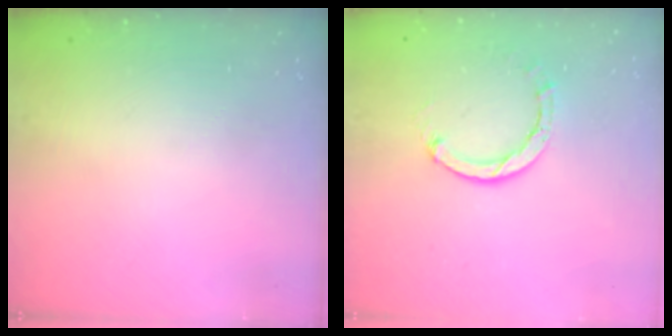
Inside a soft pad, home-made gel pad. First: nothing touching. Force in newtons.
{"total": 3.0, "press": 3.0, "slide": 0.4}